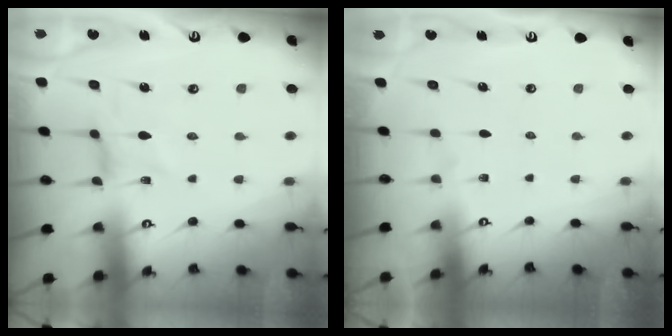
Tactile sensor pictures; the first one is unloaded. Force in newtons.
{"total": 0.0}